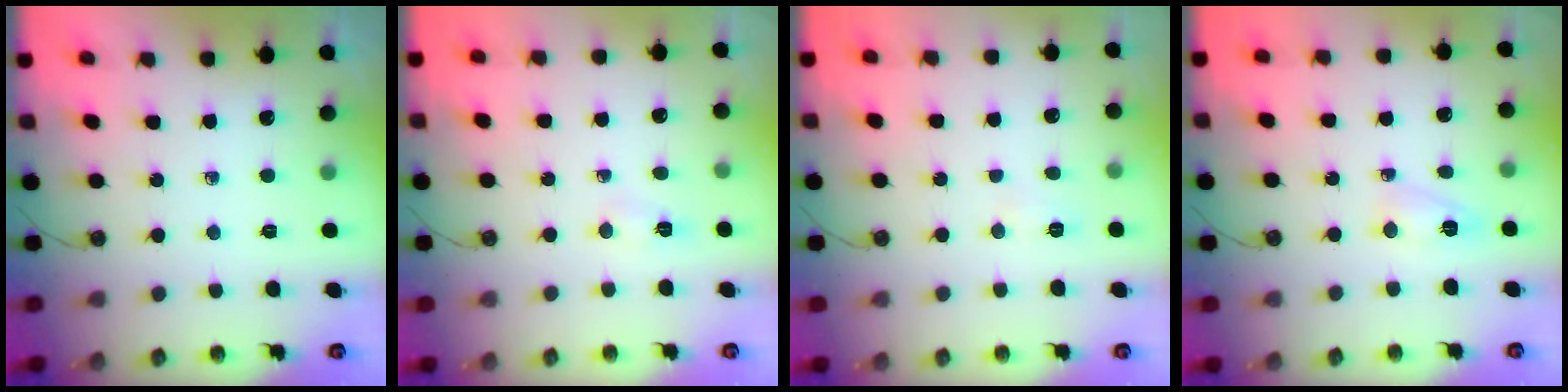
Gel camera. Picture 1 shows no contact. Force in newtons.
{"total": 2.9, "press": 2.9, "slide": 0.4}
{"total": 3.8, "press": 3.8, "slide": 0.5}
{"total": 3.8, "press": 3.7, "slide": 0.7}